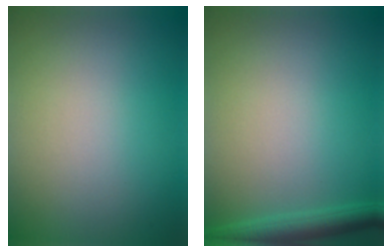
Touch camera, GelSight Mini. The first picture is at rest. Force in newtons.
{"total": 3.0, "press": 3.0, "slide": 0.2}